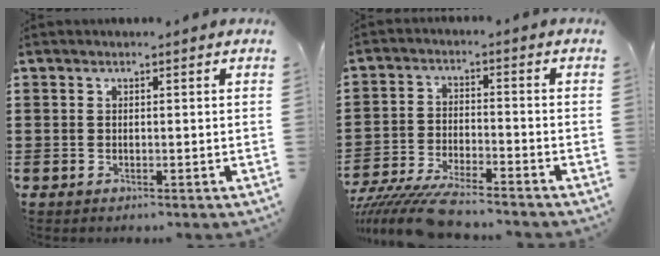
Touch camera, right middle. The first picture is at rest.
{"total": 7.8, "force": [-7.3, 0.4, 2.9], "torque": [-0.070, -0.007, -0.144]}